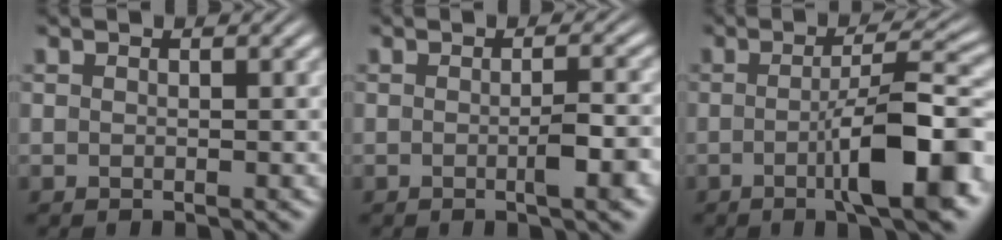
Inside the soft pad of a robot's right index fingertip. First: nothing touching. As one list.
[{"total": 2.1, "force": [-0.7, 0.3, 1.9], "torque": [-0.022, 0.007, -0.018]}, {"total": 7.6, "force": [-2.4, 1.3, 7.1], "torque": [-0.099, 0.006, -0.042]}]